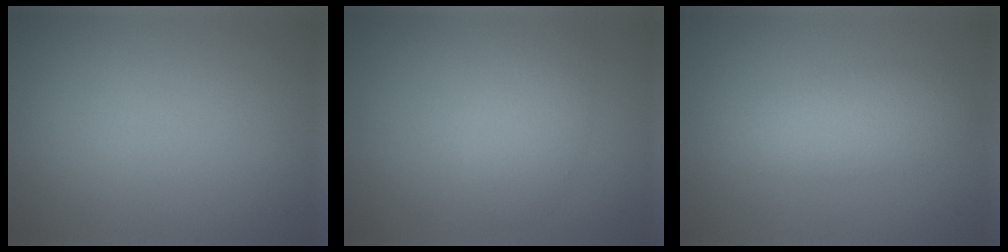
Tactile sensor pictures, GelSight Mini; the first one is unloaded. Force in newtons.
{"total": 3.0, "press": 3.0, "slide": 0.1}
{"total": 3.5, "press": 3.5, "slide": 0.3}